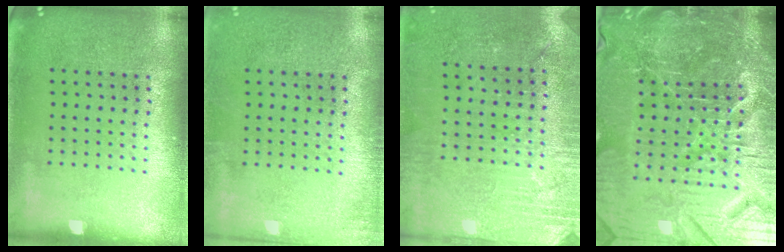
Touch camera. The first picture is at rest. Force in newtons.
{"total": 0.8, "press": 0.8, "slide": 0.1}
{"total": 2.8, "press": 2.7, "slide": 0.8}
{"total": 6.0, "press": 5.5, "slide": 2.3}